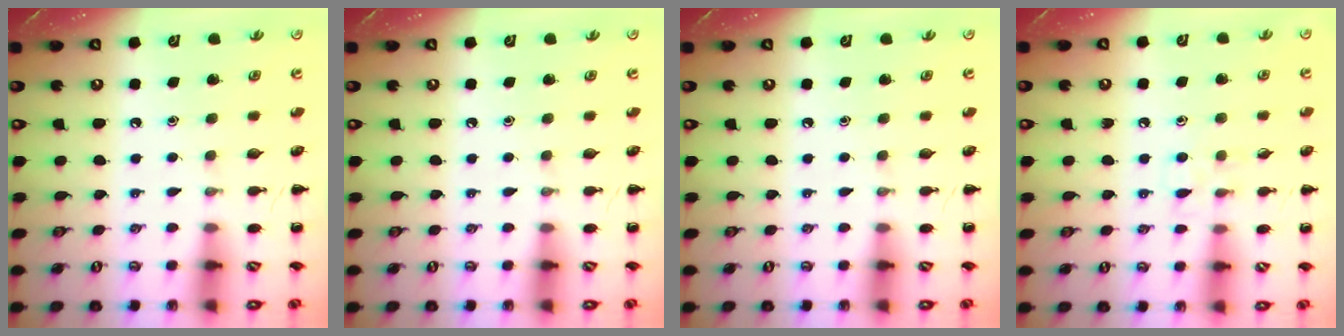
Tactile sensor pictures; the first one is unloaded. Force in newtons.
{"total": 0.0}
{"total": 0.0}
{"total": 5.2, "press": 4.9, "slide": 1.8}